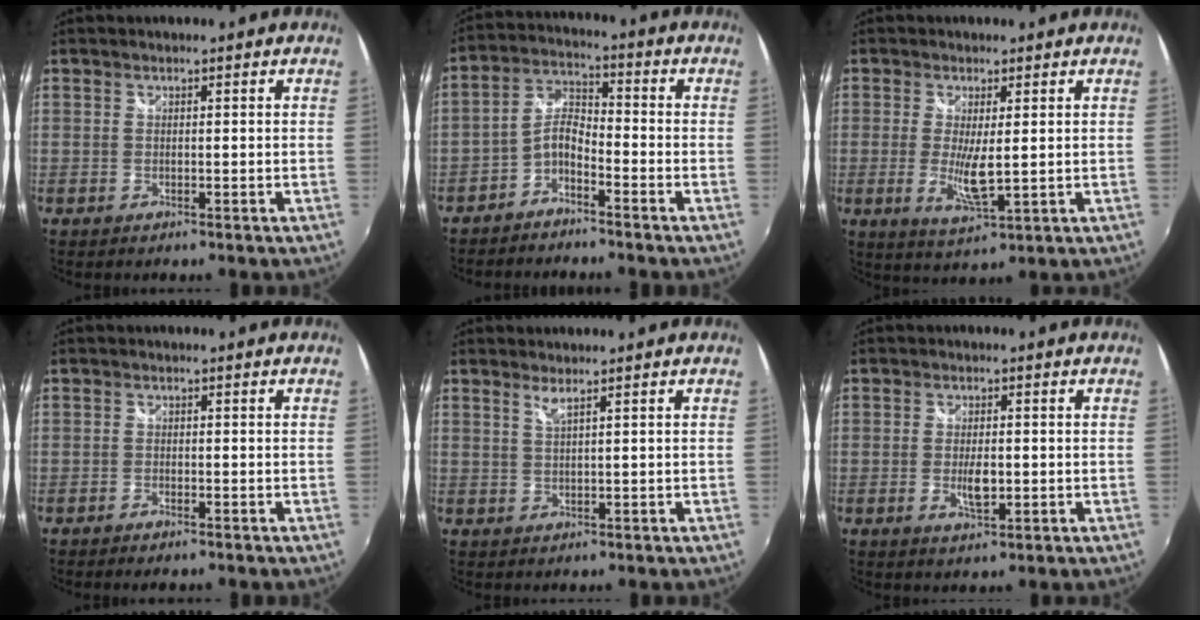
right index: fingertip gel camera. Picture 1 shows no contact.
{"total": 5.1, "force": [-3.5, 2.0, 3.2], "torque": [-0.082, 0.020, -0.072]}
{"total": 6.2, "force": [-0.2, 1.4, 6.0], "torque": [-0.118, -0.015, -0.003]}
{"total": 1.6, "force": [-1.3, 0.5, 0.7], "torque": [-0.021, -0.003, -0.028]}
{"total": 1.5, "force": [1.0, -0.3, 1.1], "torque": [-0.021, -0.003, 0.018]}
{"total": 4.1, "force": [-0.7, 1.8, 3.6], "torque": [-0.066, -0.006, -0.012]}